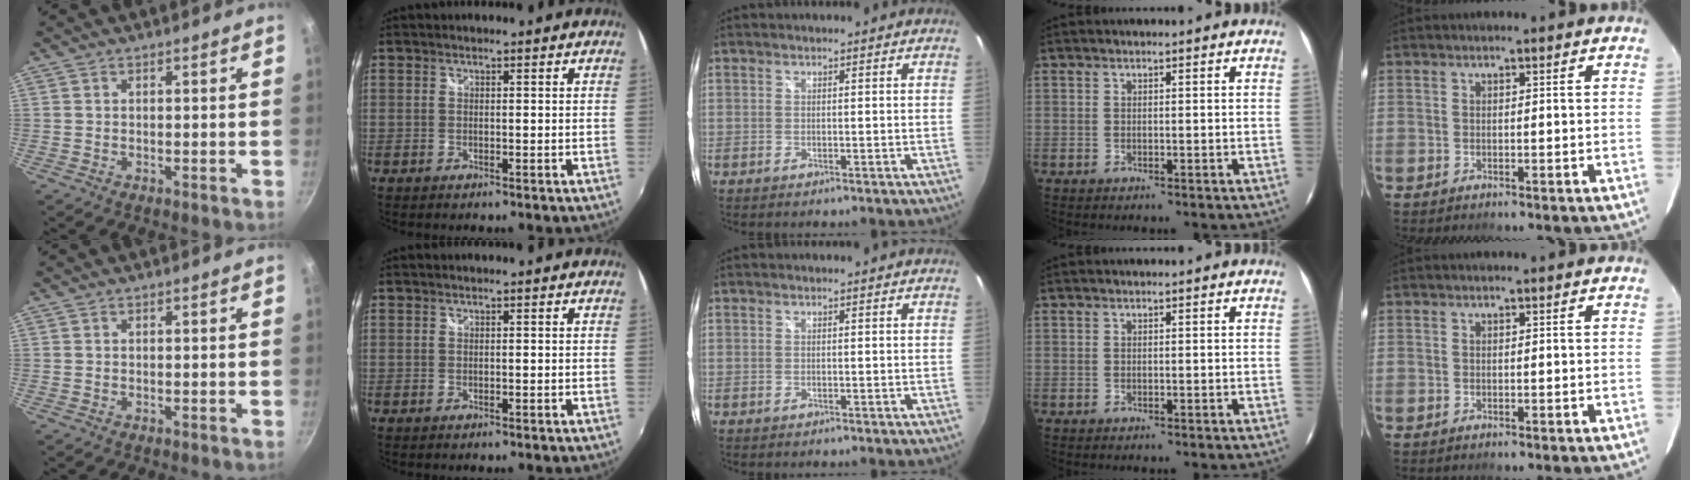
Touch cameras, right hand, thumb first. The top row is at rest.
{}